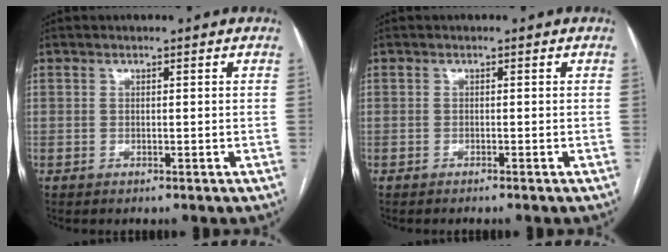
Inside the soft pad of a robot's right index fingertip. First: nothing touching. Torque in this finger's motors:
{"motor_torque": [0.04, 0.08, -0.03, 0.01]}